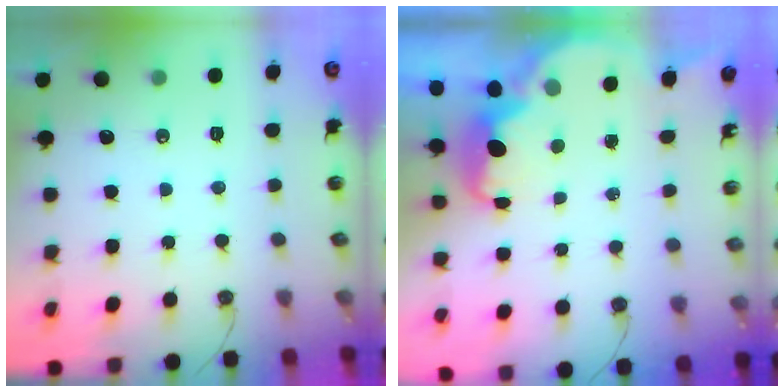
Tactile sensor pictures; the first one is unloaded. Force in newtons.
{"total": 2.8, "press": 2.8, "slide": 0.4}